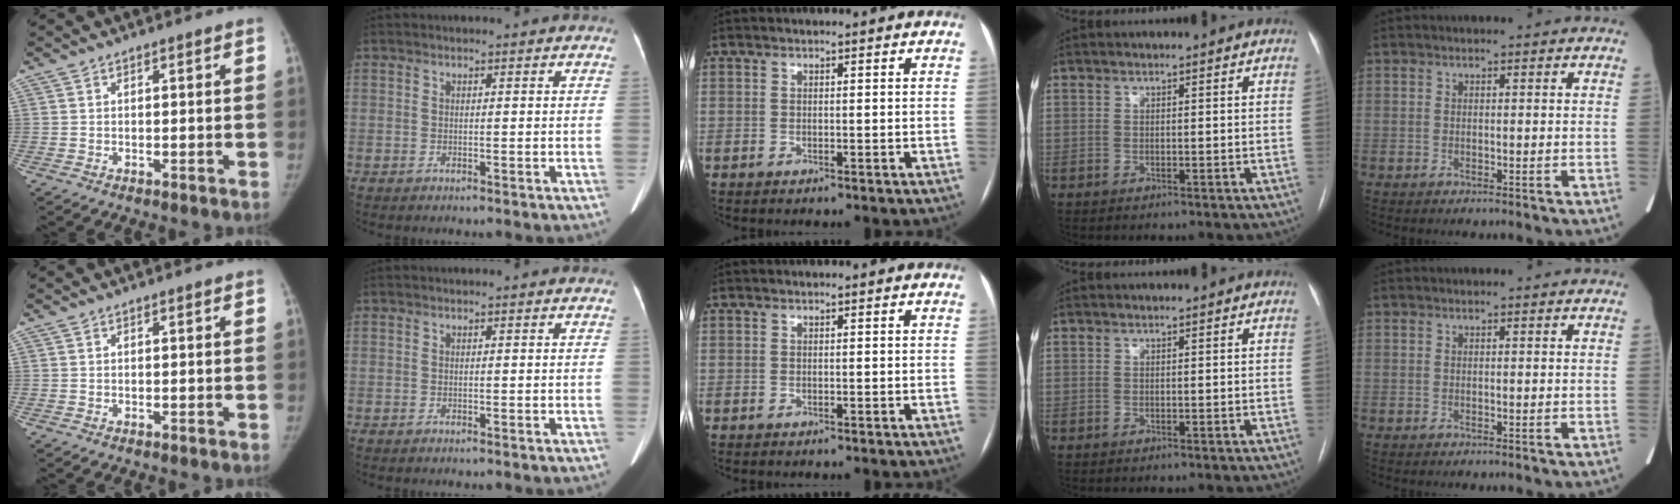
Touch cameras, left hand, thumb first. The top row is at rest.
{}